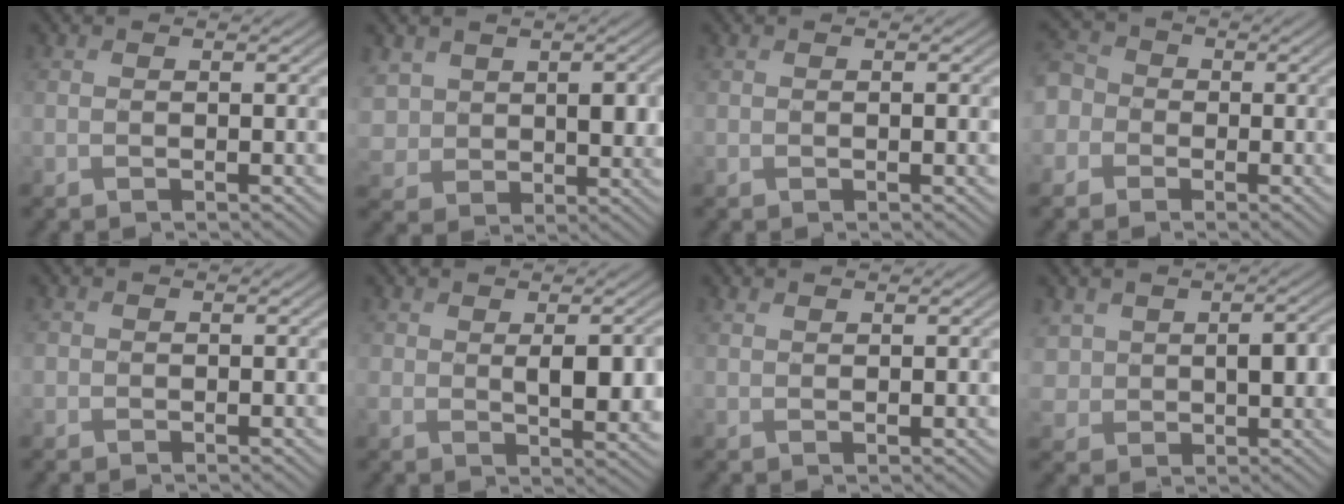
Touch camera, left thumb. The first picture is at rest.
{"total": 6.8, "force": [2.2, 5.3, 3.6], "torque": [-0.097, -0.010, 0.043]}
{"total": 0.6, "force": [0.1, 0.4, 0.5], "torque": [-0.006, -0.002, 0.004]}
{"total": 5.6, "force": [-1.4, 5.2, 1.6], "torque": [-0.062, 0.003, -0.057]}
{"total": 0.7, "force": [0.0, 0.7, 0.1], "torque": [-0.002, -0.003, -0.003]}
{"total": 5.5, "force": [0.9, 2.8, 4.7], "torque": [-0.086, -0.011, 0.025]}
{"total": 1.0, "force": [0.9, 0.2, 0.4], "torque": [-0.015, 0.000, 0.022]}
{"total": 5.9, "force": [1.4, 4.6, 3.4], "torque": [-0.072, -0.011, 0.025]}